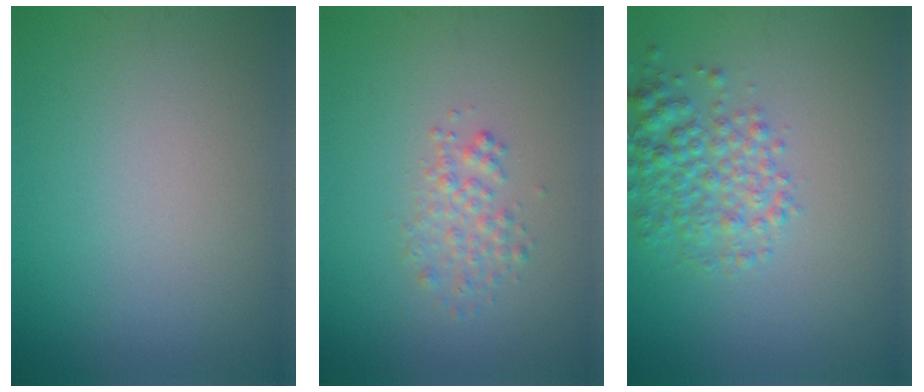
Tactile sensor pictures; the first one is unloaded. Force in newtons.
{"total": 1.7, "press": 1.7, "slide": 0.1}
{"total": 3.6, "press": 3.6, "slide": 0.2}